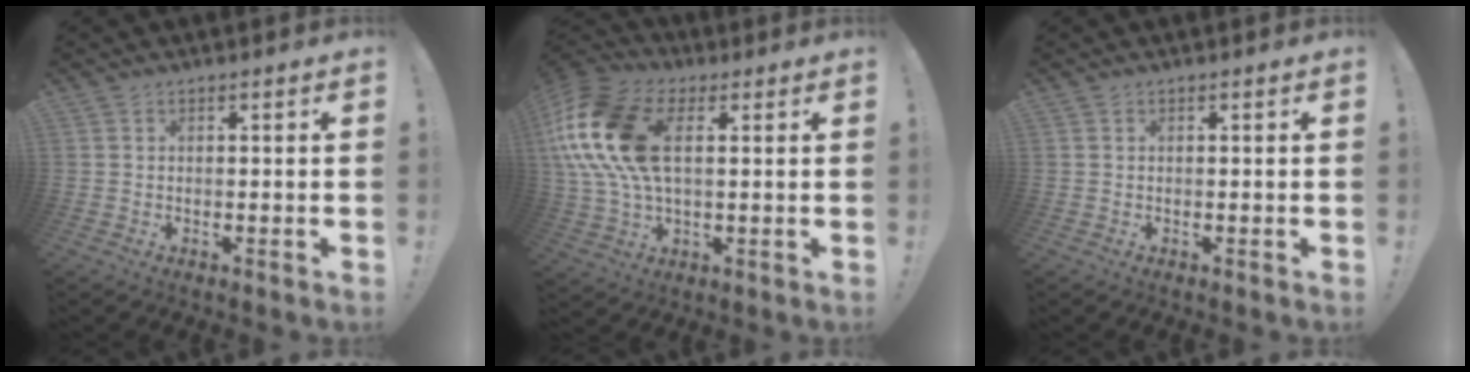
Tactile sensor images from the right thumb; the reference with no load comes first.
{"total": 20.6, "force": [4.5, 12.6, 15.7], "torque": [-0.309, 0.002, 0.081]}
{"total": 0.0}